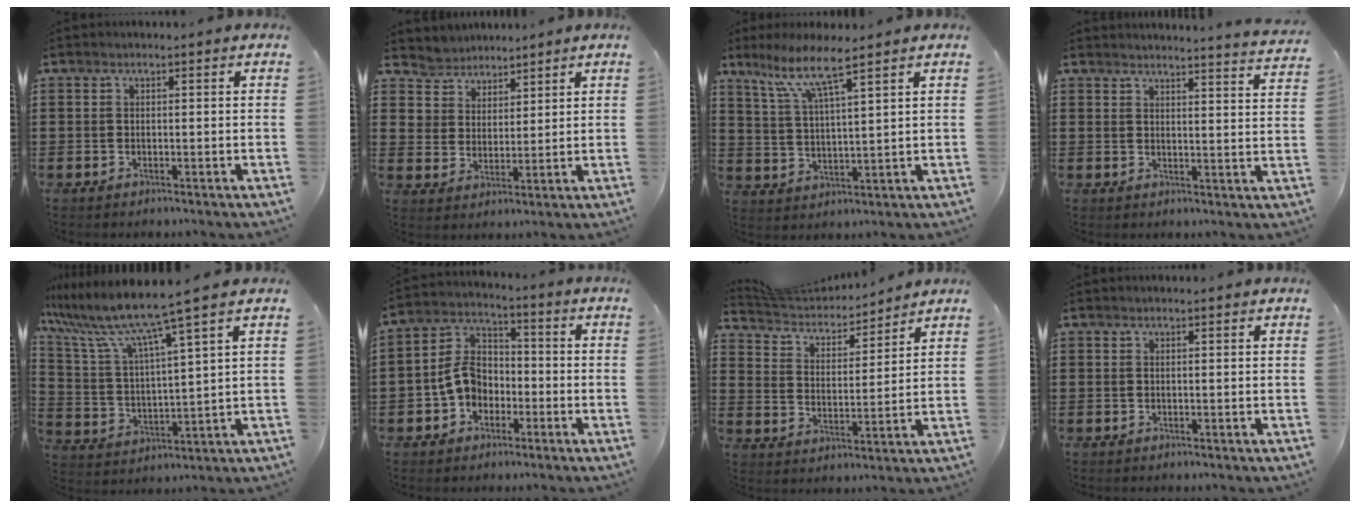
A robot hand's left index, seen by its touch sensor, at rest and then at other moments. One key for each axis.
{"total": 4.9, "fx": 4.1, "fy": 2.6, "fz": -1.0, "tx": -0.013, "ty": -0.020, "tz": 0.074}
{"total": 7.9, "fx": 5.6, "fy": 0.4, "fz": 5.6, "tx": -0.125, "ty": -0.017, "tz": 0.095}
{"total": 3.6, "fx": 3.5, "fy": -0.8, "fz": 0.2, "tx": -0.008, "ty": -0.027, "tz": 0.060}
{"total": 9.2, "fx": 7.4, "fy": -0.6, "fz": 5.4, "tx": -0.135, "ty": -0.045, "tz": 0.118}
{"total": 7.4, "fx": -2.1, "fy": 5.7, "fz": 4.1, "tx": -0.102, "ty": 0.019, "tz": -0.044}
{"total": 4.8, "fx": 4.6, "fy": 1.0, "fz": 0.8, "tx": -0.041, "ty": -0.030, "tz": 0.077}
{"total": 0.0}